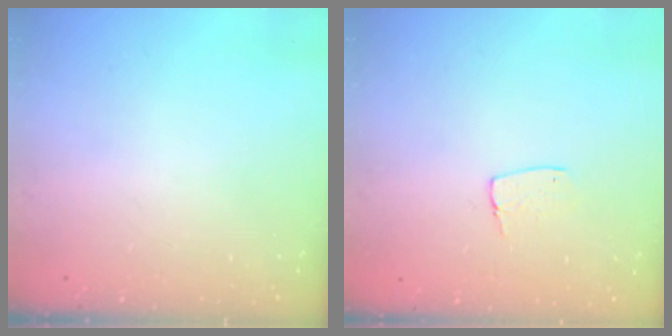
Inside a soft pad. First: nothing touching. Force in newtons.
{"total": 5.5, "press": 5.5, "slide": 0.4}